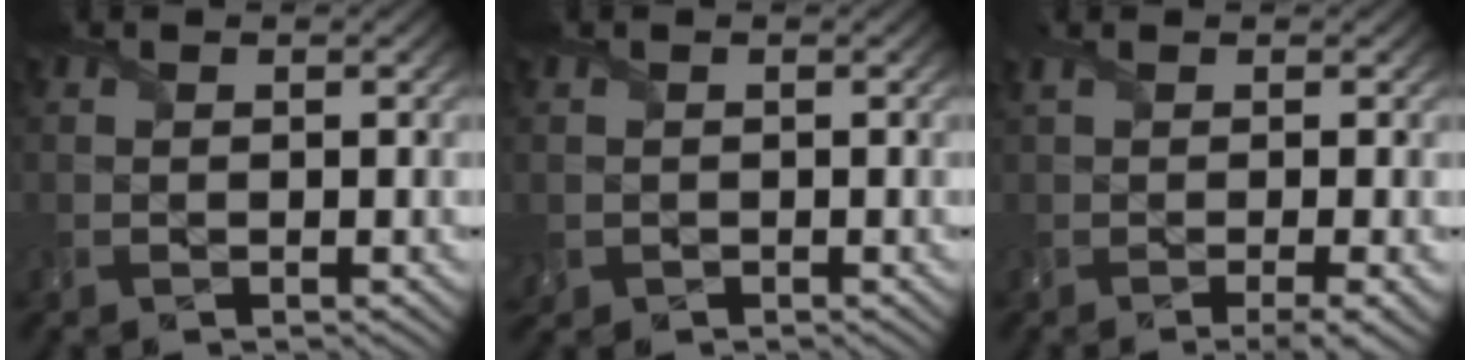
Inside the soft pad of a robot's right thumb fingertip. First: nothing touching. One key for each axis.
{"total": 1.4, "fx": -0.3, "fy": 1.4, "fz": 0.3, "tx": -0.014, "ty": -0.009, "tz": -0.010}
{"total": 3.9, "fx": -0.7, "fy": 0.7, "fz": 3.7, "tx": -0.070, "ty": -0.002, "tz": -0.015}